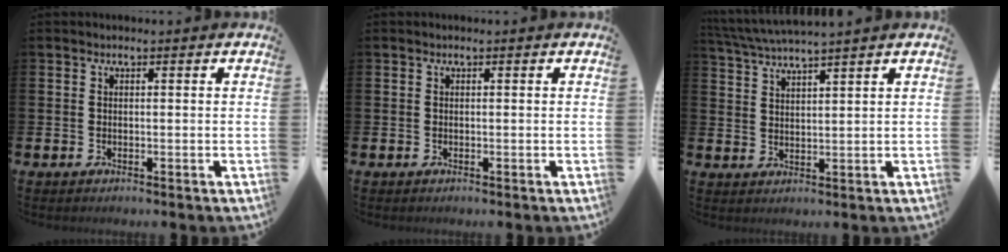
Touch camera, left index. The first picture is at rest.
{"total": 0.0}
{"total": 4.0, "force": [3.8, -0.6, 0.9], "torque": [-0.031, -0.019, 0.068]}